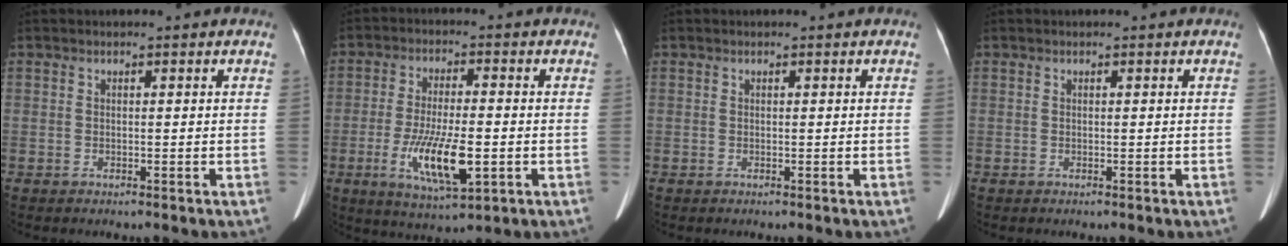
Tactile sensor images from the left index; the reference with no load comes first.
{"total": 10.5, "force": [-3.0, 2.4, 9.7], "torque": [-0.190, -0.019, -0.044]}
{"total": 0.0}
{"total": 0.0}